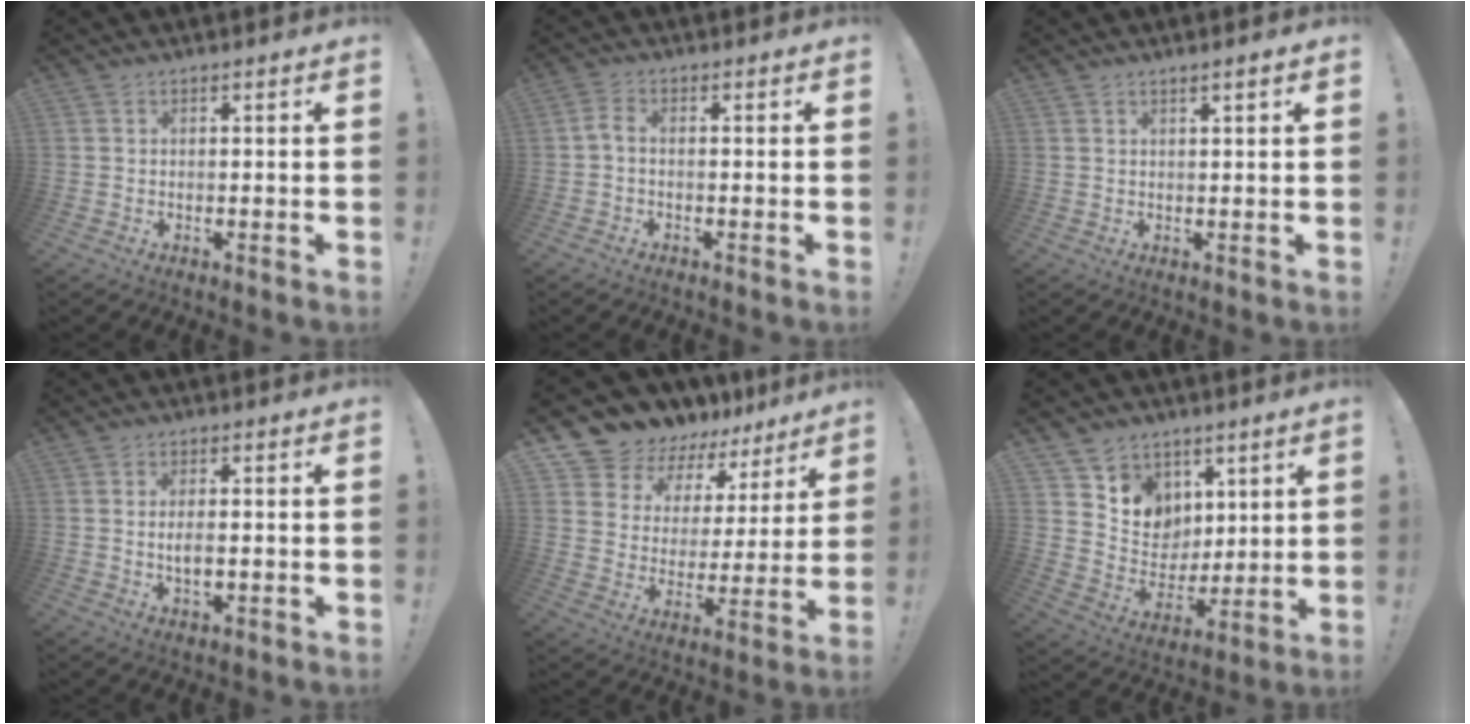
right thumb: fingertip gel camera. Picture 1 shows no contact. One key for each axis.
{"total": 1.8, "fx": 0.4, "fy": 1.1, "fz": 1.3, "tx": -0.021, "ty": 0.004, "tz": 0.006}
{"total": 1.6, "fx": 1.0, "fy": -0.2, "fz": 1.2, "tx": -0.017, "ty": -0.002, "tz": 0.016}
{"total": 4.0, "fx": -0.2, "fy": 2.0, "fz": 3.4, "tx": -0.061, "ty": 0.001, "tz": -0.005}
{"total": 10.3, "fx": 8.9, "fy": 5.2, "fz": 0.8, "tx": -0.038, "ty": -0.083, "tz": 0.169}
{"total": 9.0, "fx": 5.4, "fy": 7.1, "fz": 0.3, "tx": -0.017, "ty": -0.060, "tz": 0.115}